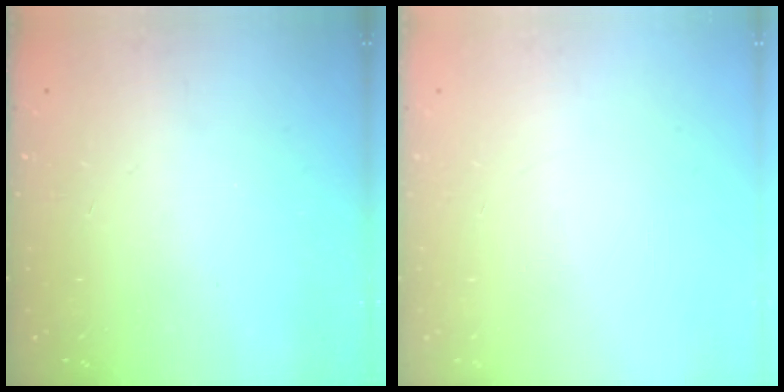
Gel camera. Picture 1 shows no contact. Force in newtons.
{"total": 0.0}